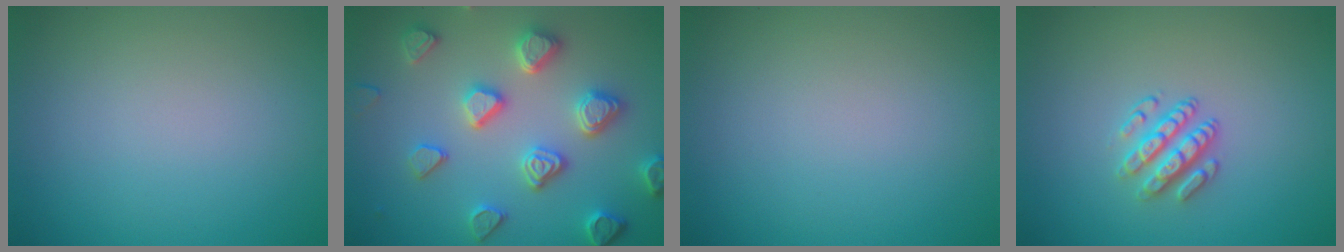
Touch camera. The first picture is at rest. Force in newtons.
{"total": 4.8, "press": 4.6, "slide": 1.2}
{"total": 0.0}
{"total": 2.9, "press": 2.5, "slide": 1.4}